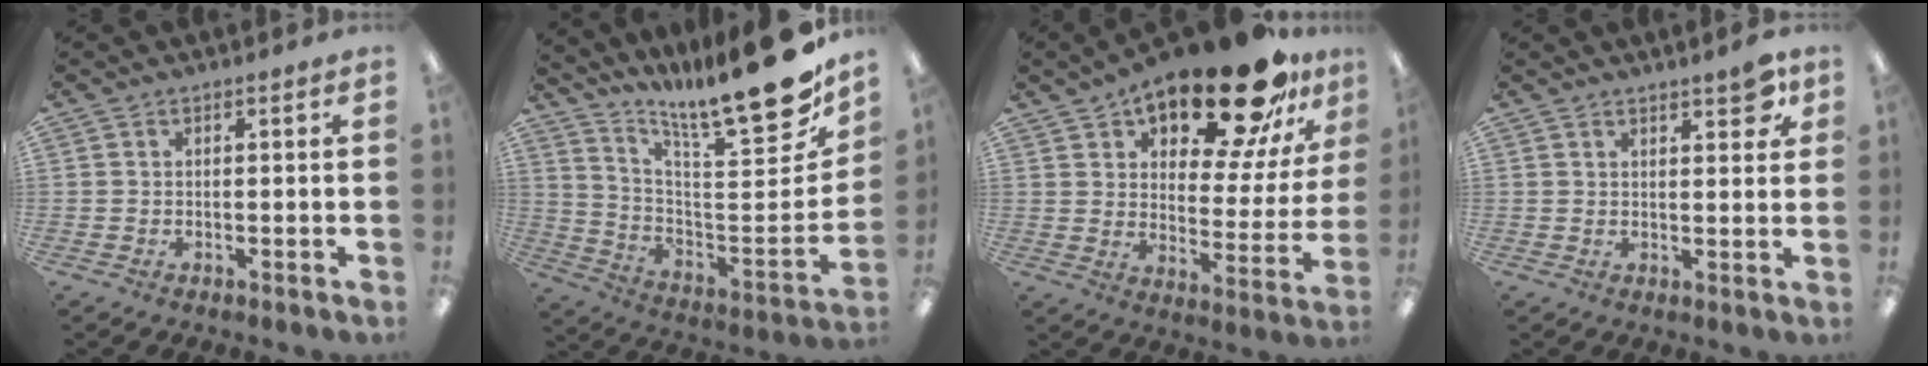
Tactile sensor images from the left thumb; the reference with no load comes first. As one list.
[{"total": 19.6, "force": [15.4, 2.9, 11.8], "torque": [-0.154, -0.135, 0.239]}, {"total": 23.5, "force": [18.0, 8.3, 12.7], "torque": [-0.191, -0.116, 0.298]}, {"total": 4.9, "force": [3.5, 1.6, 3.1], "torque": [-0.036, -0.017, 0.056]}]